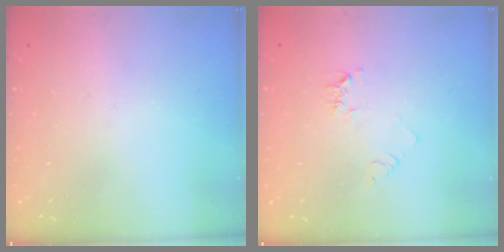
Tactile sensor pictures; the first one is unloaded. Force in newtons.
{"total": 5.1, "press": 5.0, "slide": 0.5}